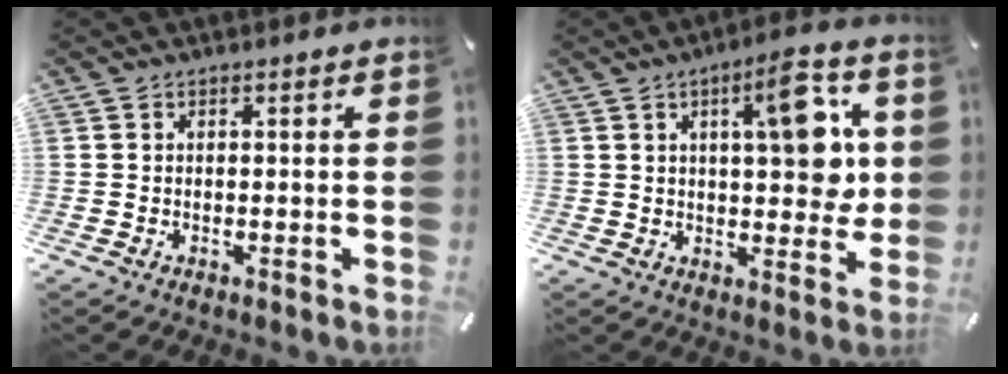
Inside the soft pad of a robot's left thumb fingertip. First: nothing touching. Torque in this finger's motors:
{"motor_torque": [0.49, 0.22, 0.05, -0.22, 0.19]}